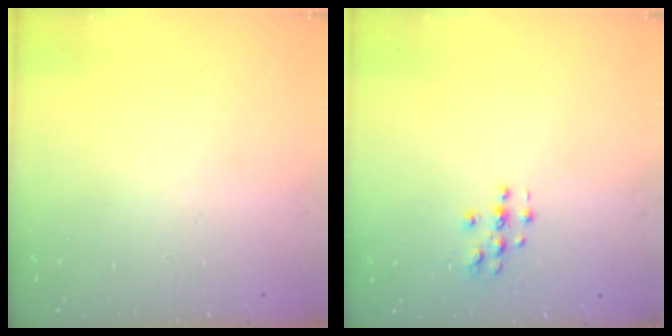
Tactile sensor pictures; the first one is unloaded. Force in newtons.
{"total": 3.9, "press": 3.9, "slide": 0.5}